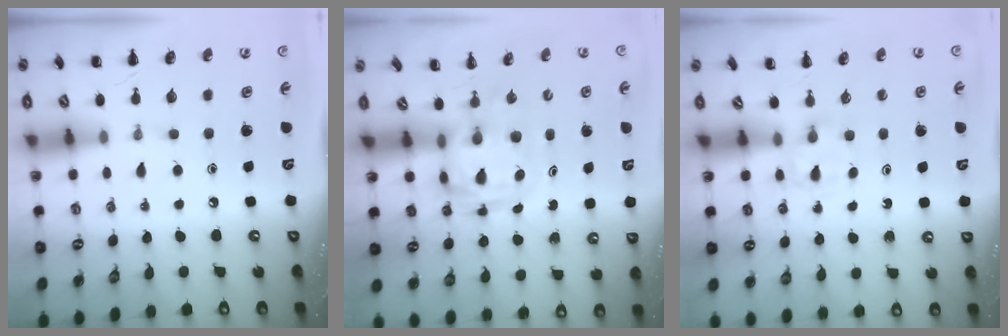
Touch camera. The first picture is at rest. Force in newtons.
{"total": 3.0, "press": 3.0, "slide": 0.5}
{"total": 1.4, "press": 1.2, "slide": 0.8}